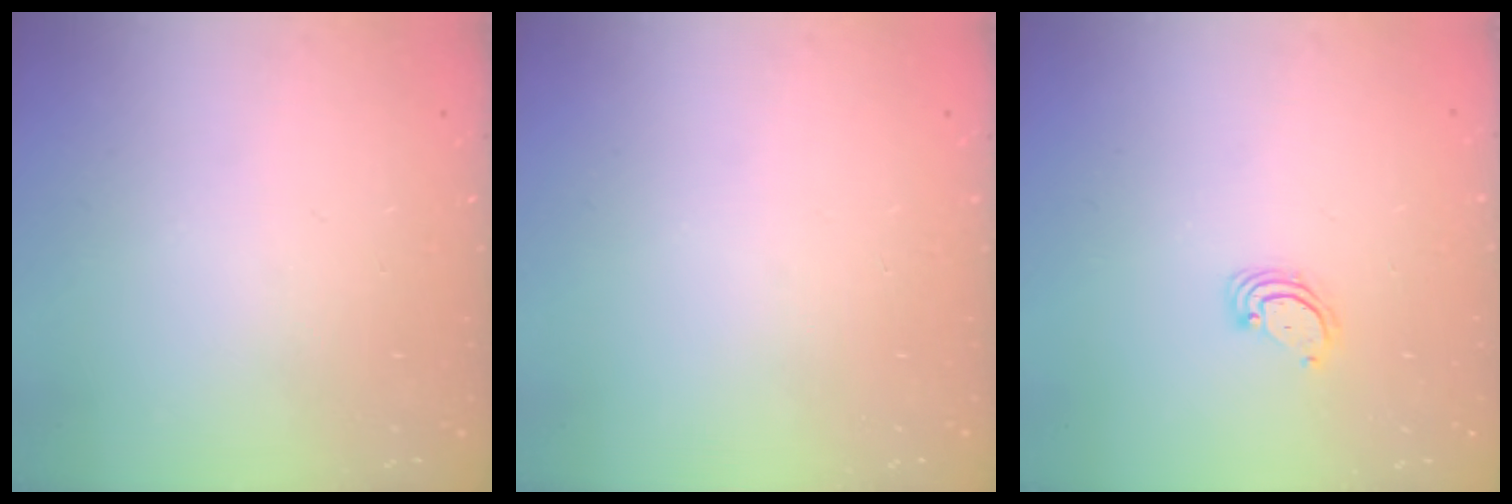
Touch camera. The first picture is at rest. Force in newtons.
{"total": 0.0}
{"total": 3.6, "press": 3.6, "slide": 0.4}